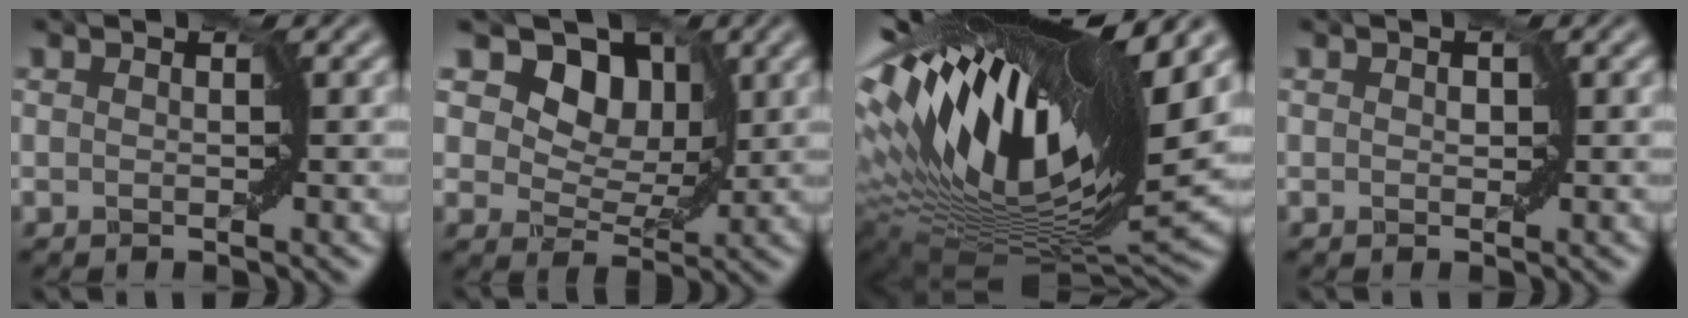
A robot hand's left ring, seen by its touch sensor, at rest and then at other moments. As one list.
[{"total": 11.1, "force": [6.1, 7.3, 5.8], "torque": [-0.081, 0.023, 0.081]}, {"total": 18.6, "force": [6.8, 5.9, 16.3], "torque": [-0.301, 0.017, 0.117]}, {"total": 1.0, "force": [0.4, 0.7, 0.6], "torque": [0.002, 0.001, -0.004]}]